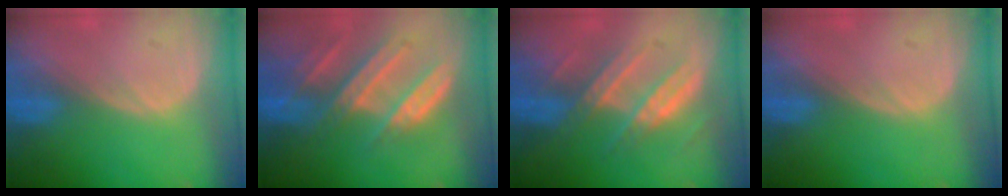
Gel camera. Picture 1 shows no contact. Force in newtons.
{"total": 9.2, "press": 8.1, "slide": 4.3}
{"total": 7.2, "press": 7.1, "slide": 1.4}
{"total": 0.0}